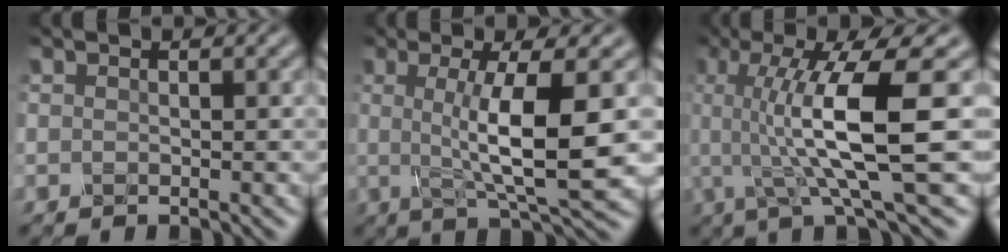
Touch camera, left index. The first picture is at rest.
{"total": 8.0, "force": [0.2, 1.5, 7.9], "torque": [-0.116, -0.005, 0.005]}
{"total": 9.8, "force": [0.5, 2.0, 9.6], "torque": [-0.141, 0.000, 0.010]}